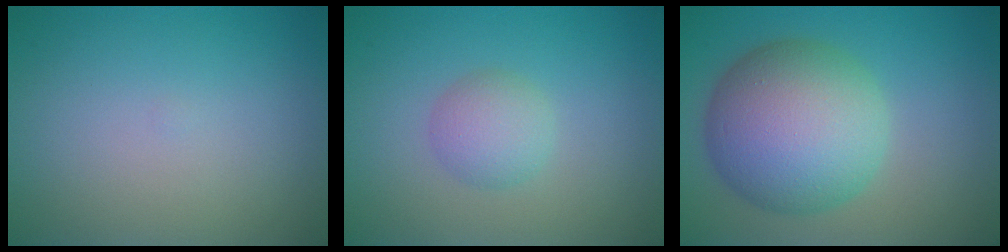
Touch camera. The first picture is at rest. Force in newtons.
{"total": 2.4, "press": 2.4, "slide": 0.1}
{"total": 10.3, "press": 10.2, "slide": 0.4}